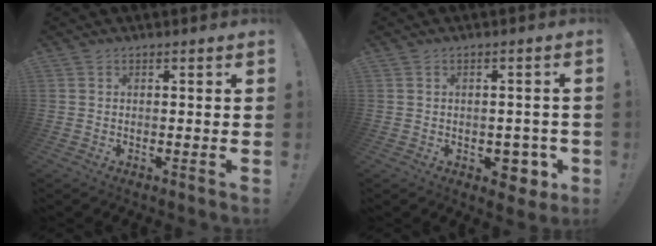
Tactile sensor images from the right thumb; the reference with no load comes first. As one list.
[{"total": 6.8, "force": [-2.0, 5.0, 4.2], "torque": [-0.036, 0.012, -0.027]}]